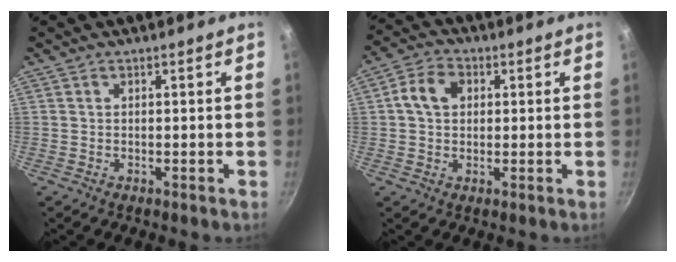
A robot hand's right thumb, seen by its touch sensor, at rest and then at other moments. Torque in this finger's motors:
{"motor_torque": [-0.11, 0.21, 0.46, -0.46, 0.02]}